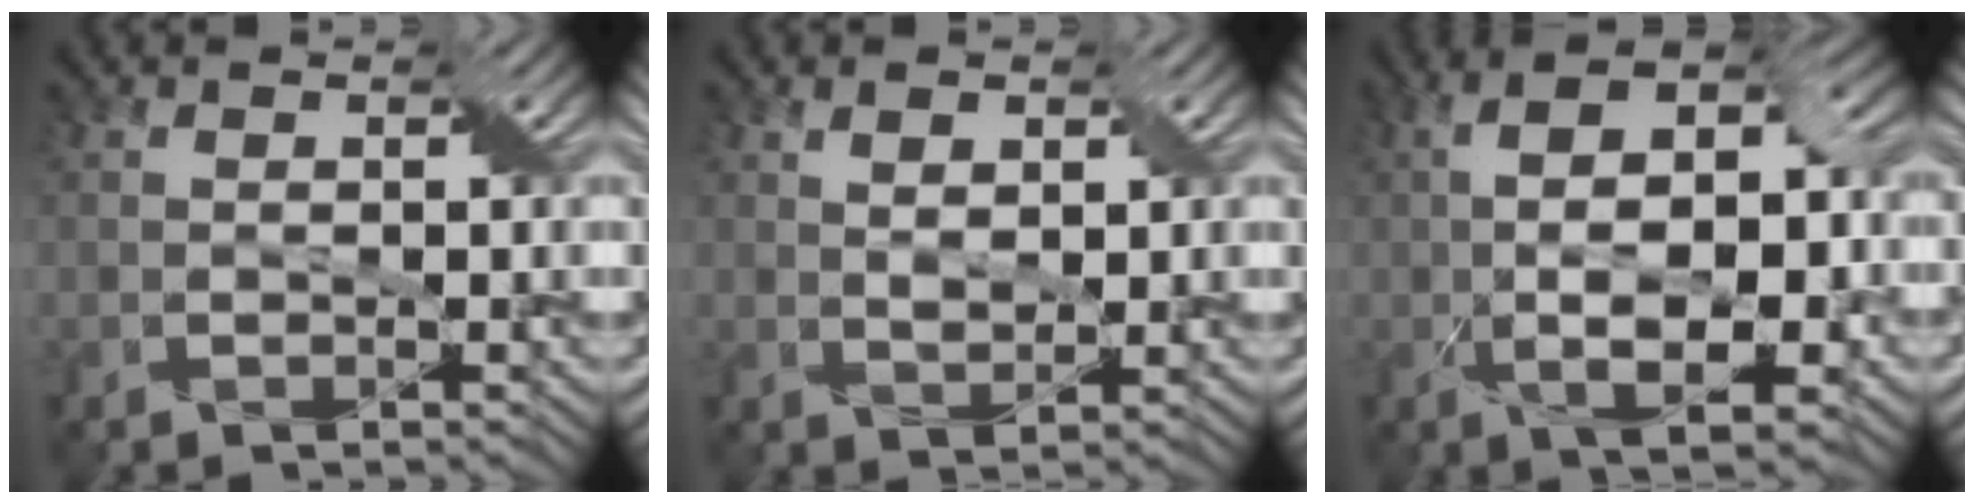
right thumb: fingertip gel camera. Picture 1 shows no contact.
{"total": 2.4, "force": [1.1, 1.1, 1.8], "torque": [-0.035, -0.003, 0.025]}
{"total": 11.5, "force": [-0.9, 4.8, 10.5], "torque": [-0.178, 0.009, -0.015]}